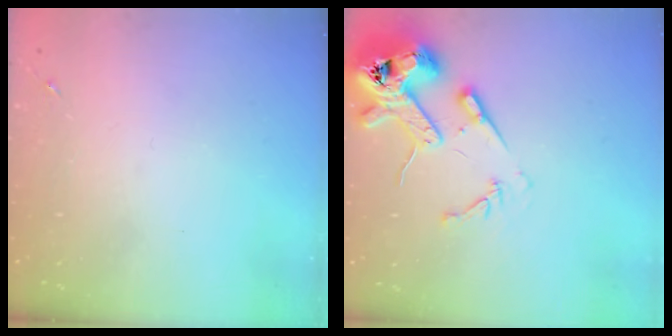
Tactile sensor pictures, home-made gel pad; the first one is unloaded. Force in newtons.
{"total": 15.1, "press": 15.0, "slide": 2.1}